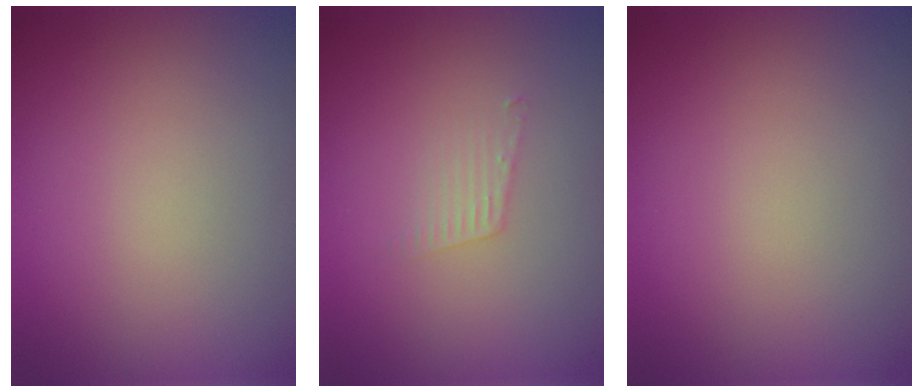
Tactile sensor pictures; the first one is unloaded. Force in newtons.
{"total": 1.3, "press": 1.3, "slide": 0.1}
{"total": 0.0}